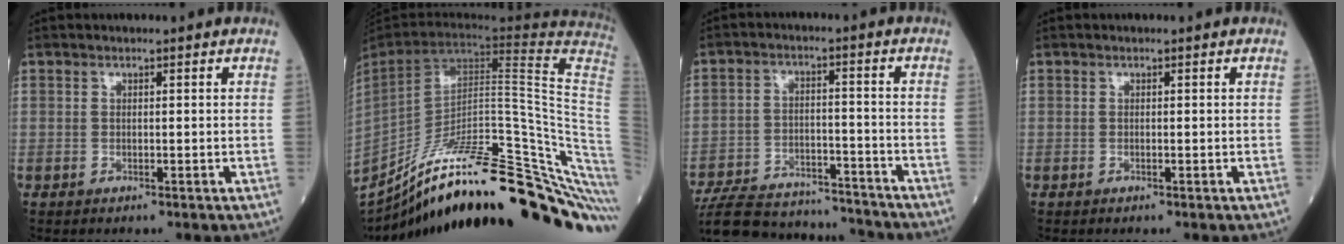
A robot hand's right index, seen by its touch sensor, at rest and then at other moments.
{"total": 38.8, "force": [-29.3, 4.4, 25.0], "torque": [-0.282, -0.044, -0.409]}
{"total": 19.2, "force": [-18.0, 4.3, 5.2], "torque": [-0.123, 0.001, -0.267]}
{"total": 0.0}